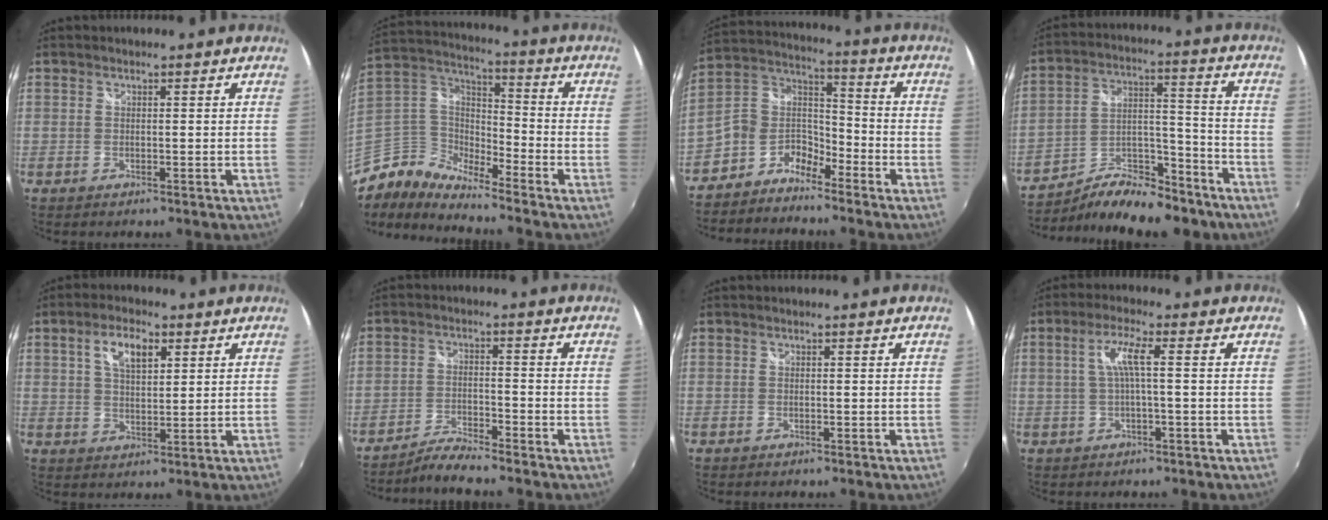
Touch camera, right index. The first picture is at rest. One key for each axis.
{"total": 7.0, "fx": -5.6, "fy": 3.5, "fz": 2.2, "tx": -0.067, "ty": 0.033, "tz": -0.139}
{"total": 8.6, "fx": -5.8, "fy": 5.5, "fz": 3.3, "tx": -0.082, "ty": 0.039, "tz": -0.130}
{"total": 17.2, "fx": -12.9, "fy": 7.4, "fz": 8.7, "tx": -0.160, "ty": 0.021, "tz": -0.195}
{"total": 6.8, "fx": 2.9, "fy": 3.2, "fz": 5.2, "tx": -0.091, "ty": 0.013, "tz": 0.052}
{"total": 4.5, "fx": -4.4, "fy": -0.3, "fz": 1.2, "tx": -0.038, "ty": 0.001, "tz": -0.087}
{"total": 0.0}
{"total": 4.6, "fx": 0.1, "fy": 0.1, "fz": 4.6, "tx": -0.090, "ty": 0.004, "tz": 0.006}